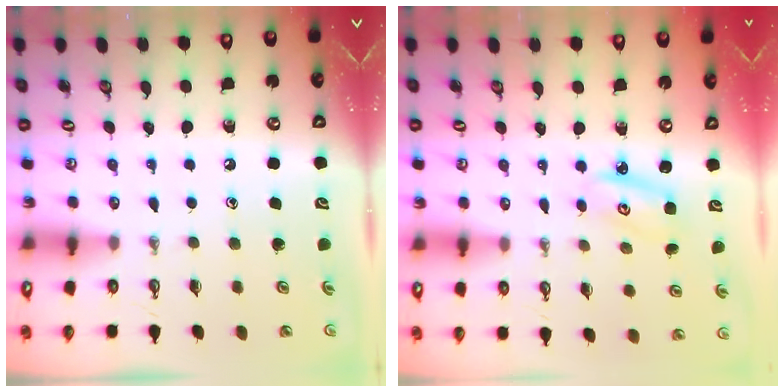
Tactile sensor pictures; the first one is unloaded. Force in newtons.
{"total": 3.5, "press": 3.5, "slide": 0.2}